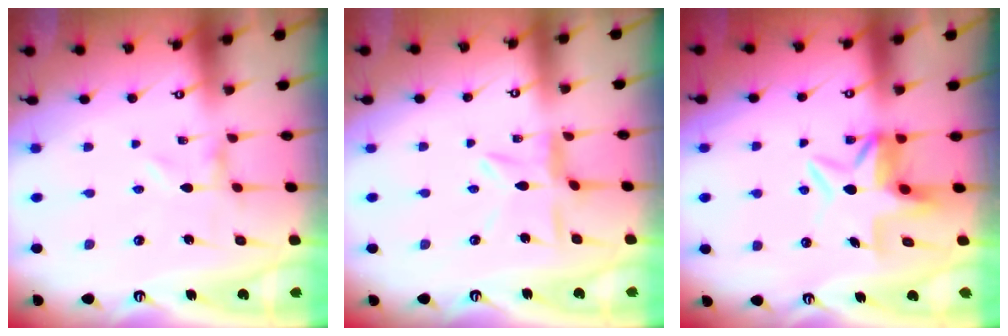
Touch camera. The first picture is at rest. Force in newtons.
{"total": 6.2, "press": 6.2, "slide": 0.5}
{"total": 6.7, "press": 6.4, "slide": 2.0}